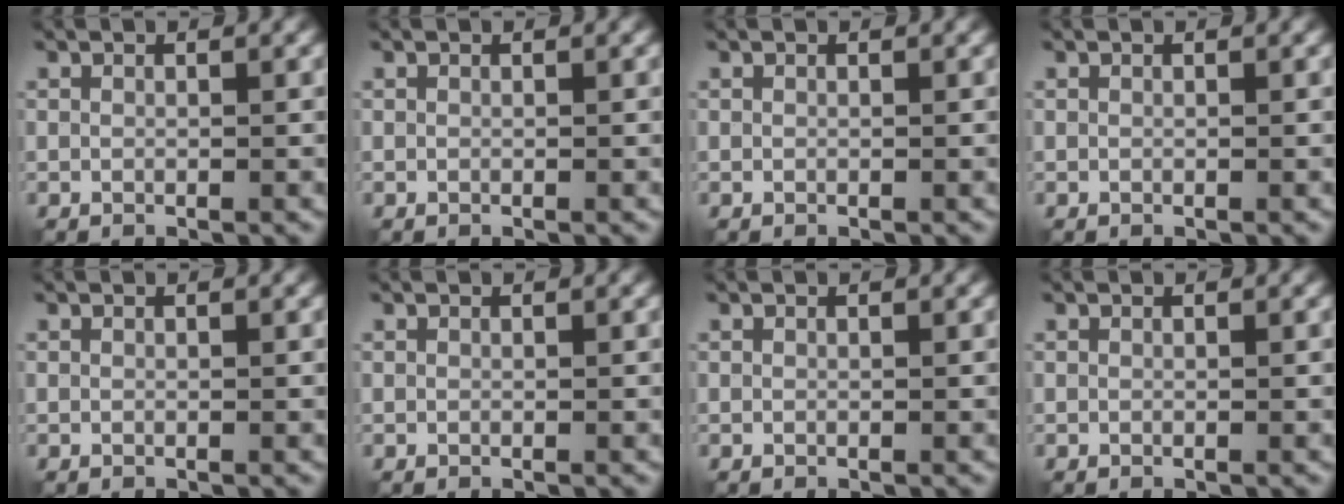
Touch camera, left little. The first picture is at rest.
{"total": 0.0}
{"total": 0.0}
{"total": 0.0}
{"total": 0.0}
{"total": 0.0}
{"total": 0.0}
{"total": 0.0}